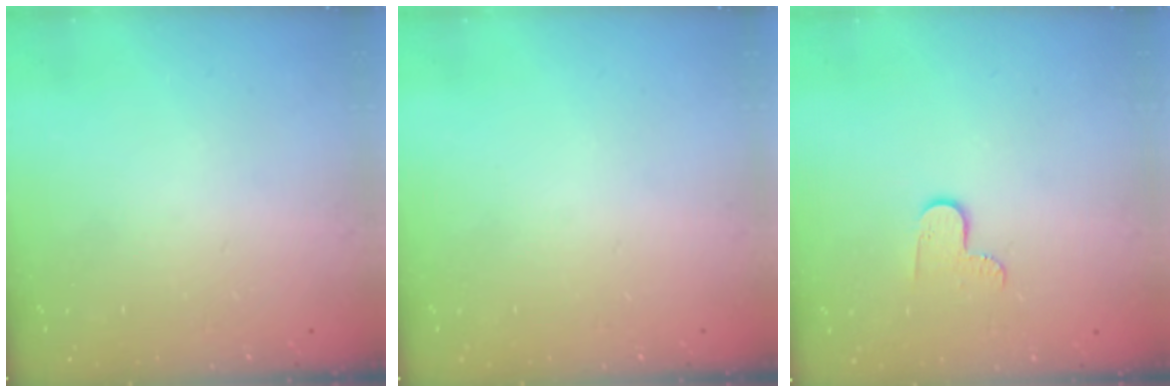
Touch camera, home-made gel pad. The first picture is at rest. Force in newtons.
{"total": 0.0}
{"total": 5.2, "press": 5.2, "slide": 0.5}